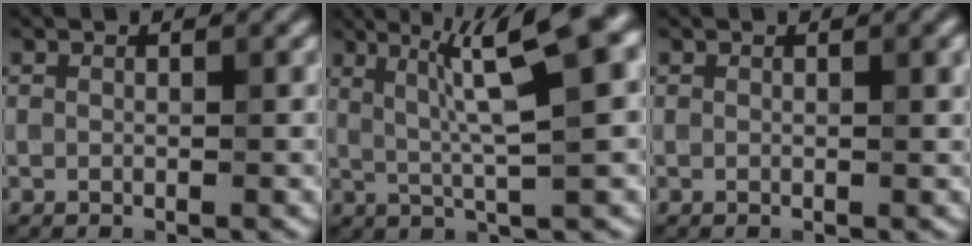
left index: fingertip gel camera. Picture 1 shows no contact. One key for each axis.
{"total": 7.9, "fx": 2.8, "fy": 1.1, "fz": 7.3, "tx": -0.112, "ty": 0.021, "tz": 0.049}
{"total": 1.0, "fx": 0.3, "fy": 0.2, "fz": 0.9, "tx": -0.011, "ty": 0.002, "tz": 0.003}